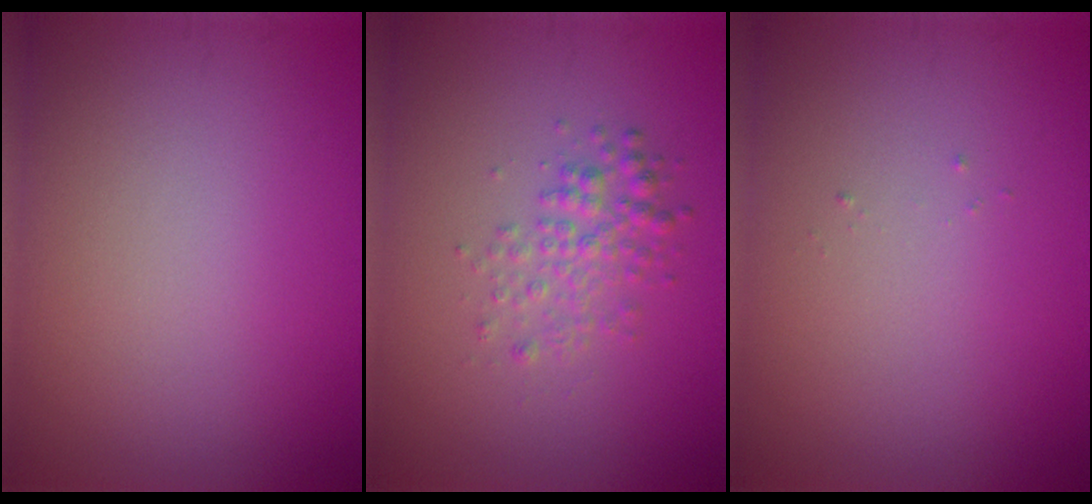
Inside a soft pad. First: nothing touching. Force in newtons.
{"total": 2.5, "press": 2.5, "slide": 0.0}
{"total": 0.0}